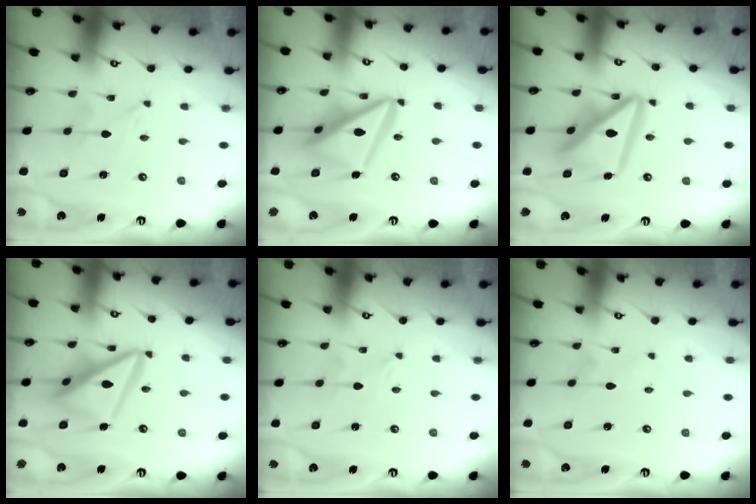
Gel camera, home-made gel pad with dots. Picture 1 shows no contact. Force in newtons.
{"total": 16.5, "press": 16.4, "slide": 1.9}
{"total": 17.8, "press": 17.7, "slide": 2.1}
{"total": 15.8, "press": 15.7, "slide": 1.9}
{"total": 0.0}
{"total": 1.1, "press": 1.1, "slide": 0.2}